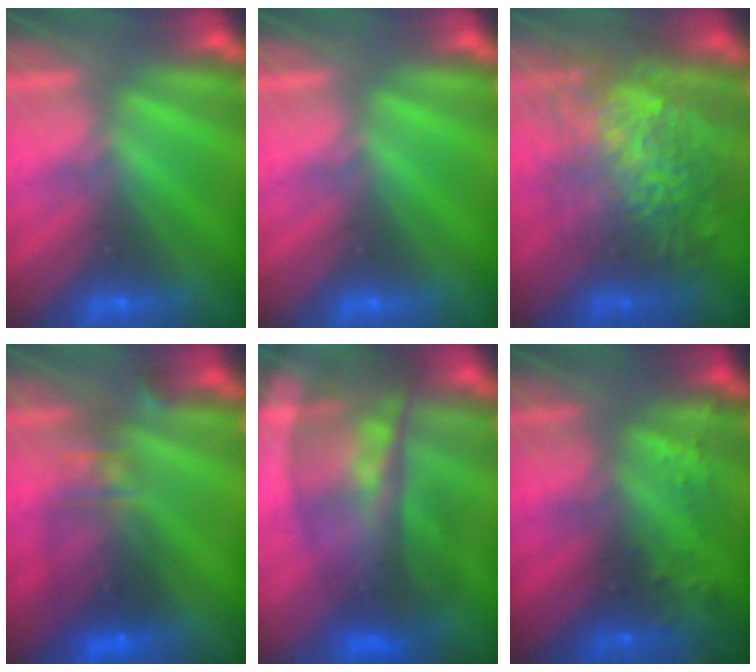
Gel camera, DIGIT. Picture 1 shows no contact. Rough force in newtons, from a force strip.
{"total": 0.0}
{"total": 7.7}
{"total": 8.3}
{"total": 10.6}
{"total": 7.3}